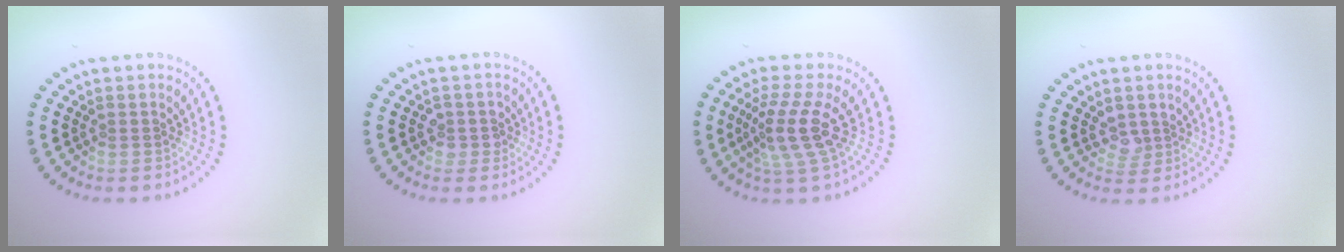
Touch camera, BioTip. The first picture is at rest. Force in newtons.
{"total": 1.5, "press": 1.4, "slide": 0.5}
{"total": 3.8, "press": 2.8, "slide": 2.5}
{"total": 1.6, "press": 1.3, "slide": 0.9}